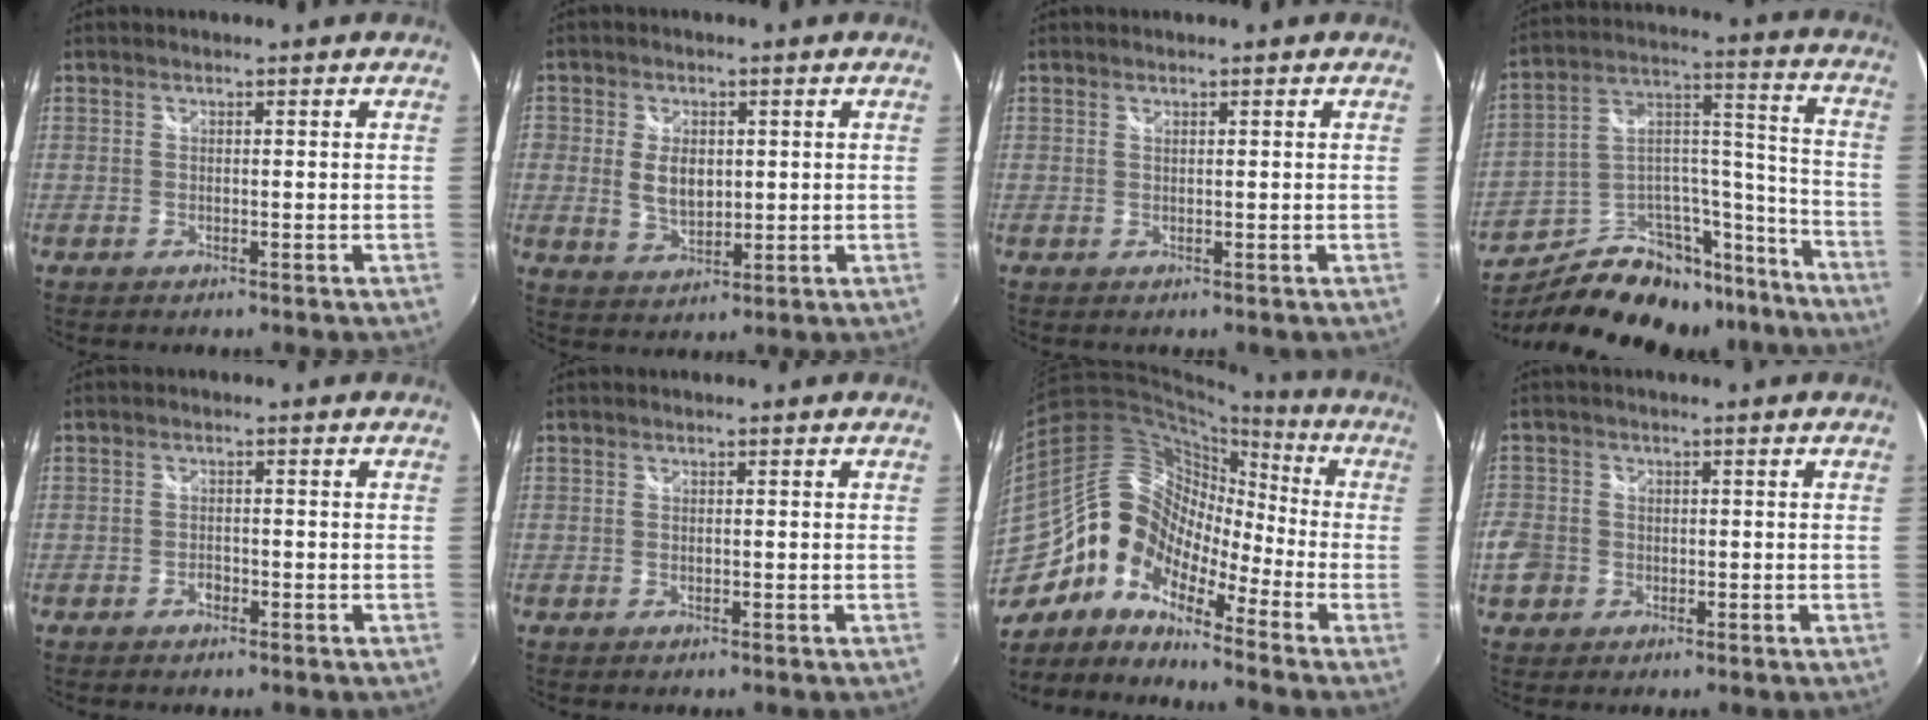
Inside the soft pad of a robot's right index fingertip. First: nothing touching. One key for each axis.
{"total": 5.8, "fx": 0.5, "fy": 4.0, "fz": 4.2, "tx": -0.083, "ty": 0.000, "tz": 0.013}
{"total": 0.0}
{"total": 23.0, "fx": -16.4, "fy": 12.8, "fz": 9.9, "tx": -0.188, "ty": 0.074, "tz": -0.236}
{"total": 1.4, "fx": -0.9, "fy": 0.9, "fz": 0.6, "tx": -0.012, "ty": 0.001, "tz": -0.014}
{"total": 0.0}
{"total": 17.5, "fx": -9.2, "fy": 11.2, "fz": 9.8, "tx": -0.193, "ty": 0.004, "tz": -0.197}
{"total": 7.2, "fx": -1.8, "fy": 6.6, "fz": 2.4, "tx": -0.077, "ty": 0.011, "tz": -0.033}